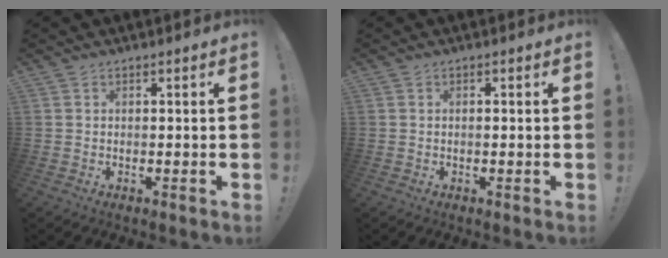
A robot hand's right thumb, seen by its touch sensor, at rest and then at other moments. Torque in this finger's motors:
{"motor_torque": [-0.23, -0.08, -0.20, 0.07, 0.05]}